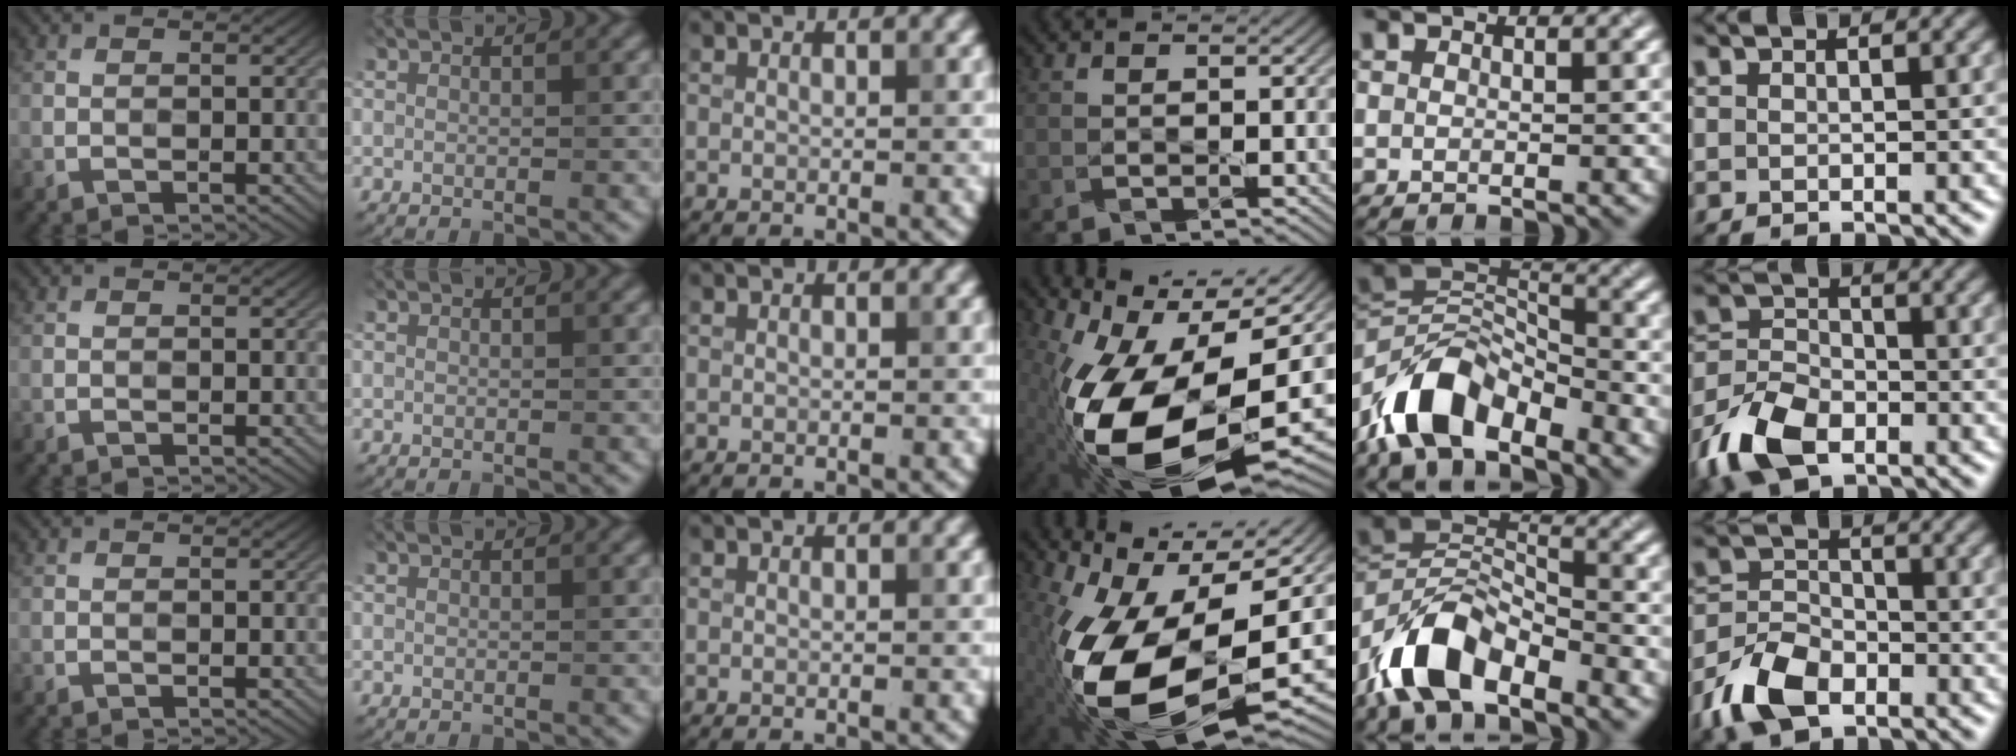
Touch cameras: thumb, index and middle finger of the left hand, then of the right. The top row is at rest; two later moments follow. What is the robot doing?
{"motion": "lift_and_place", "object": "knife"}